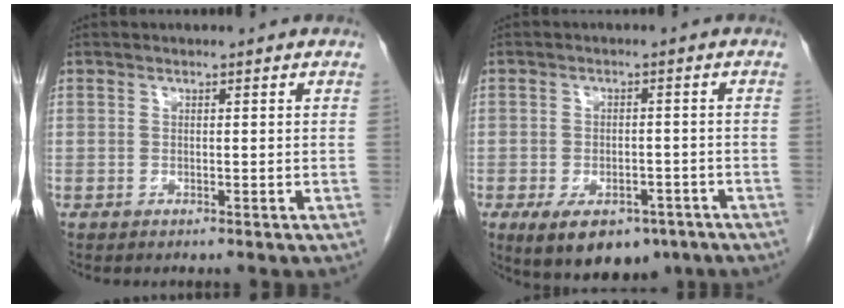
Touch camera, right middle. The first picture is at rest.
{"total": 10.8, "force": [-6.6, 5.8, 6.4], "torque": [-0.100, -0.003, -0.091]}